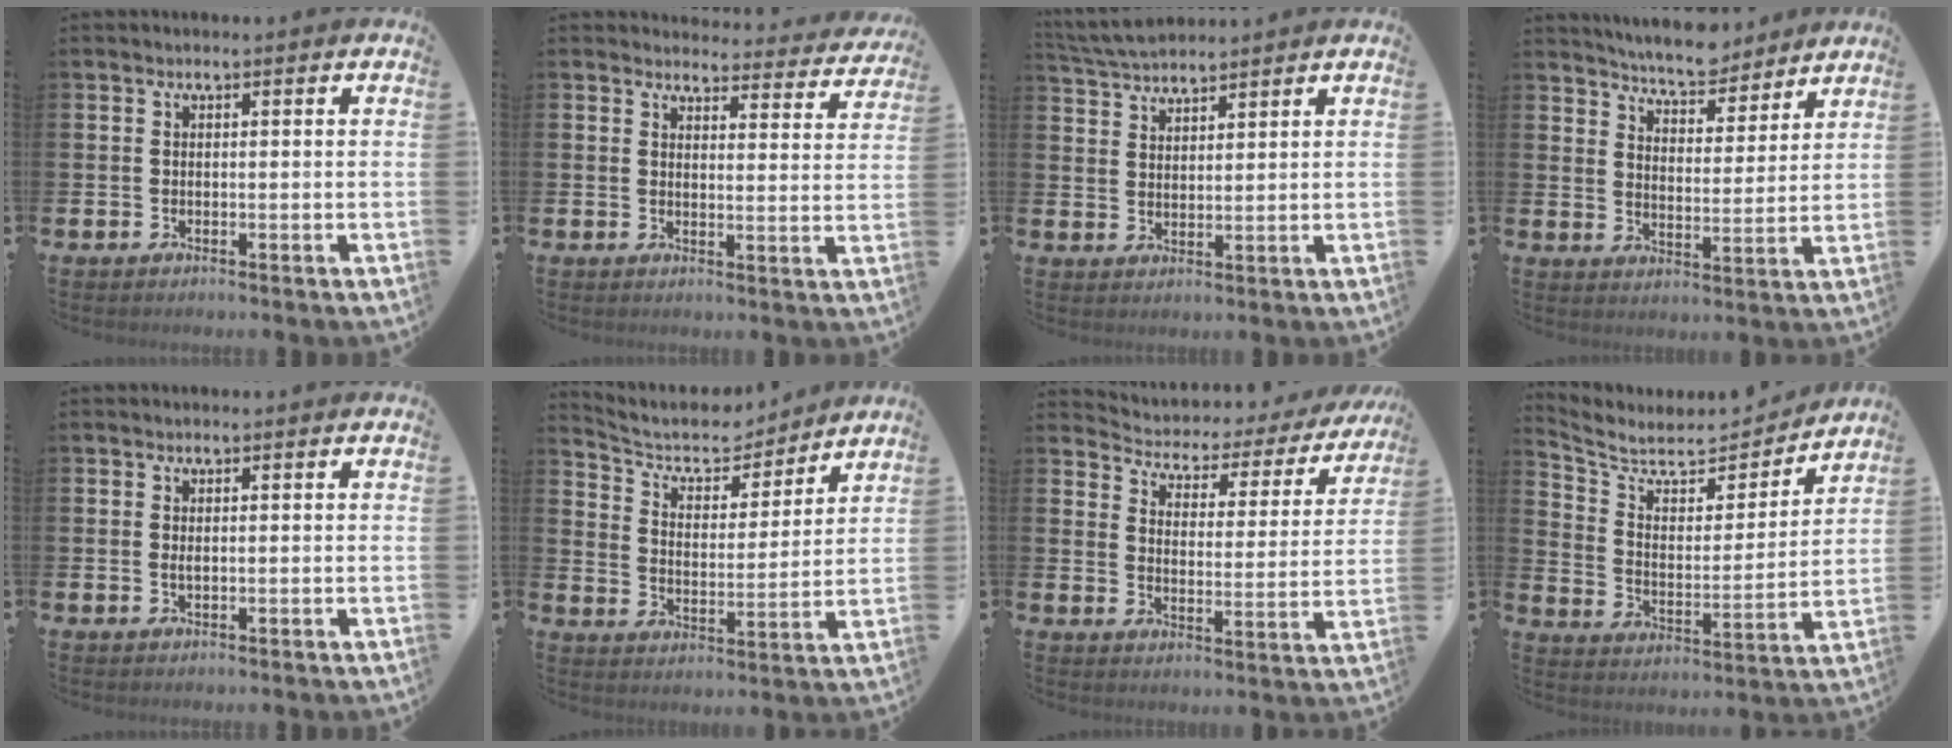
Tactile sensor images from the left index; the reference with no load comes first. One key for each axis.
{"total": 3.5, "fx": 3.4, "fy": 0.6, "fz": 0.1, "tx": -0.005, "ty": -0.029, "tz": 0.056}
{"total": 4.6, "fx": 4.5, "fy": 0.5, "fz": 0.6, "tx": -0.030, "ty": -0.016, "tz": 0.084}
{"total": 6.7, "fx": 6.6, "fy": 1.0, "fz": 0.8, "tx": -0.029, "ty": -0.045, "tz": 0.117}
{"total": 0.7, "fx": 0.3, "fy": 0.2, "fz": 0.7, "tx": -0.011, "ty": 0.002, "tz": 0.004}
{"total": 7.5, "fx": 6.8, "fy": 2.6, "fz": 1.7, "tx": -0.062, "ty": -0.052, "tz": 0.115}
{"total": 3.2, "fx": 2.8, "fy": 1.5, "fz": 0.4, "tx": -0.035, "ty": -0.029, "tz": 0.037}
{"total": 6.4, "fx": 5.8, "fy": 2.2, "fz": 1.4, "tx": -0.070, "ty": -0.051, "tz": 0.095}